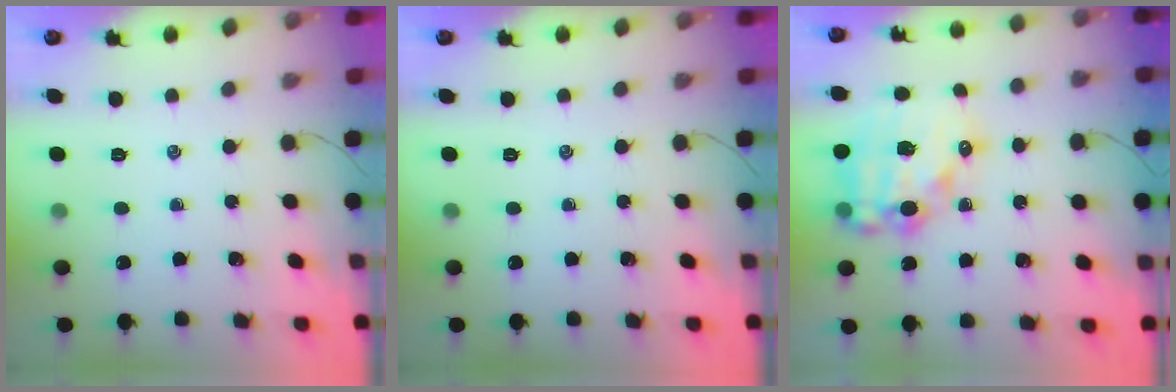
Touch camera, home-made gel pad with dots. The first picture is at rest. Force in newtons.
{"total": 0.0}
{"total": 16.4, "press": 16.1, "slide": 3.3}